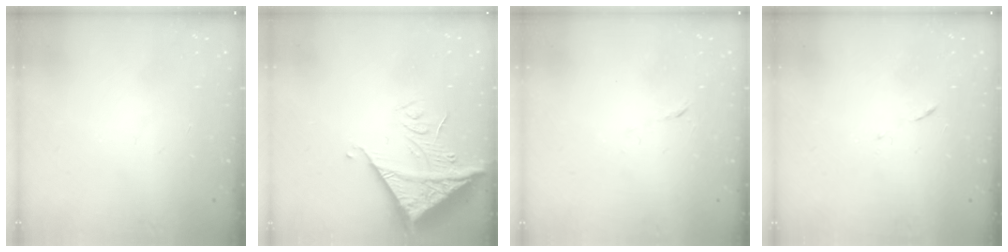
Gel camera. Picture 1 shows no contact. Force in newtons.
{"total": 15.7, "press": 15.6, "slide": 1.8}
{"total": 4.4, "press": 4.3, "slide": 0.8}
{"total": 5.6, "press": 5.6, "slide": 0.4}